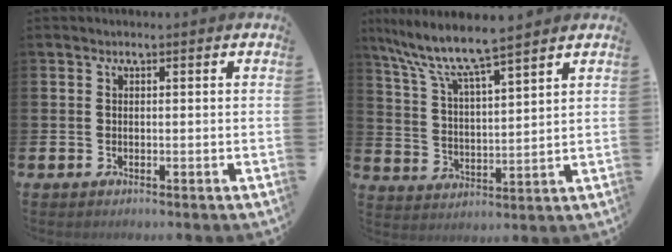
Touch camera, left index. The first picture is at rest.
{"total": 8.2, "force": [7.3, 0.7, 3.6], "torque": [-0.103, -0.040, 0.126]}